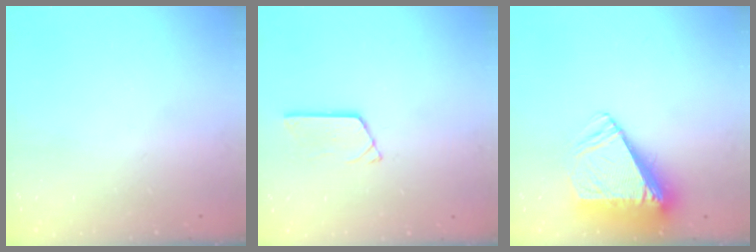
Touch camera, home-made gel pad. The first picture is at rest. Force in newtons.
{"total": 3.0, "press": 3.0, "slide": 0.3}
{"total": 9.9, "press": 9.8, "slide": 1.2}